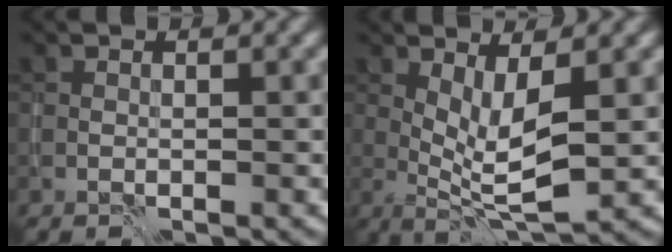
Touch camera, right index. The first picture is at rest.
{"total": 4.4, "force": [0.4, 1.1, 4.3], "torque": [-0.074, -0.012, 0.013]}